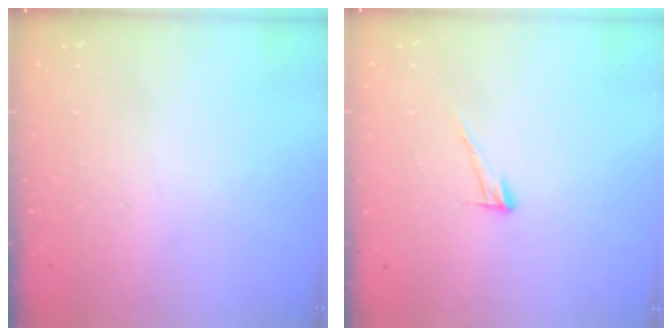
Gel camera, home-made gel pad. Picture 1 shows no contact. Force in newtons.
{"total": 6.6, "press": 6.6, "slide": 0.3}